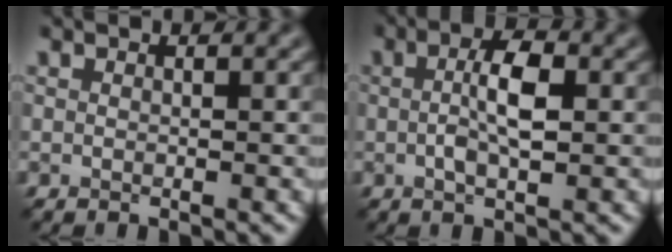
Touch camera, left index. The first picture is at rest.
{"total": 3.9, "force": [0.2, 1.4, 3.6], "torque": [-0.071, 0.003, 0.000]}